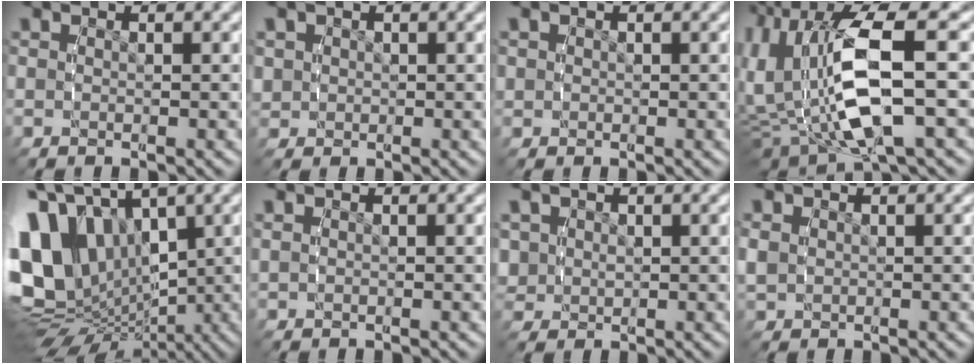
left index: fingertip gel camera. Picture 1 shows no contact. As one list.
[{"total": 2.2, "force": [-0.1, 2.1, 0.7], "torque": [-0.035, -0.011, 0.006]}, {"total": 1.0, "force": [-0.2, 1.0, 0.2], "torque": [-0.015, -0.005, 0.002]}, {"total": 10.9, "force": [-2.7, 6.8, 8.0], "torque": [-0.184, -0.028, -0.043]}, {"total": 16.9, "force": [-1.4, 12.9, 10.8], "torque": [-0.244, -0.051, -0.015]}, {"total": 0.0}, {"total": 3.1, "force": [-0.1, 2.9, 1.0], "torque": [-0.051, -0.020, 0.009]}, {"total": 1.6, "force": [-0.1, 1.5, 0.5], "torque": [-0.024, -0.005, 0.005]}]